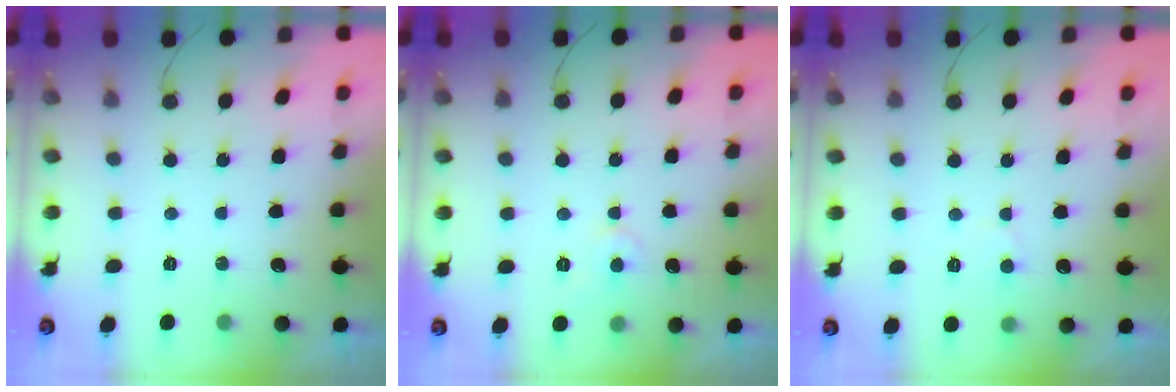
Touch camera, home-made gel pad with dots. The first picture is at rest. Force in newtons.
{"total": 3.5, "press": 3.5, "slide": 0.3}
{"total": 4.3, "press": 4.3, "slide": 0.4}